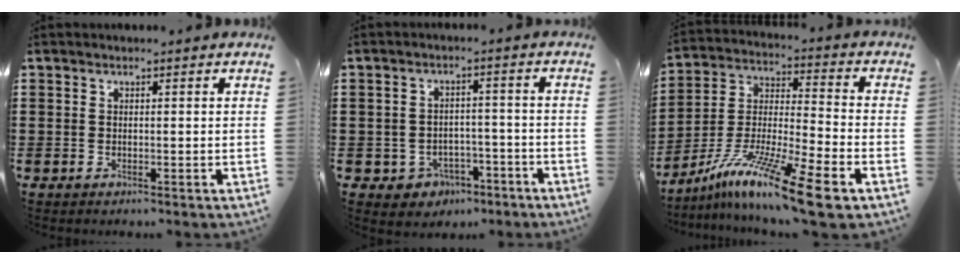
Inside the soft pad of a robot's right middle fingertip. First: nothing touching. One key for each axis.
{"total": 3.3, "fx": -2.5, "fy": 2.0, "fz": 0.5, "tx": -0.018, "ty": 0.007, "tz": -0.054}
{"total": 13.6, "fx": -10.2, "fy": 0.0, "fz": 8.9, "tx": -0.166, "ty": 0.012, "tz": -0.193}